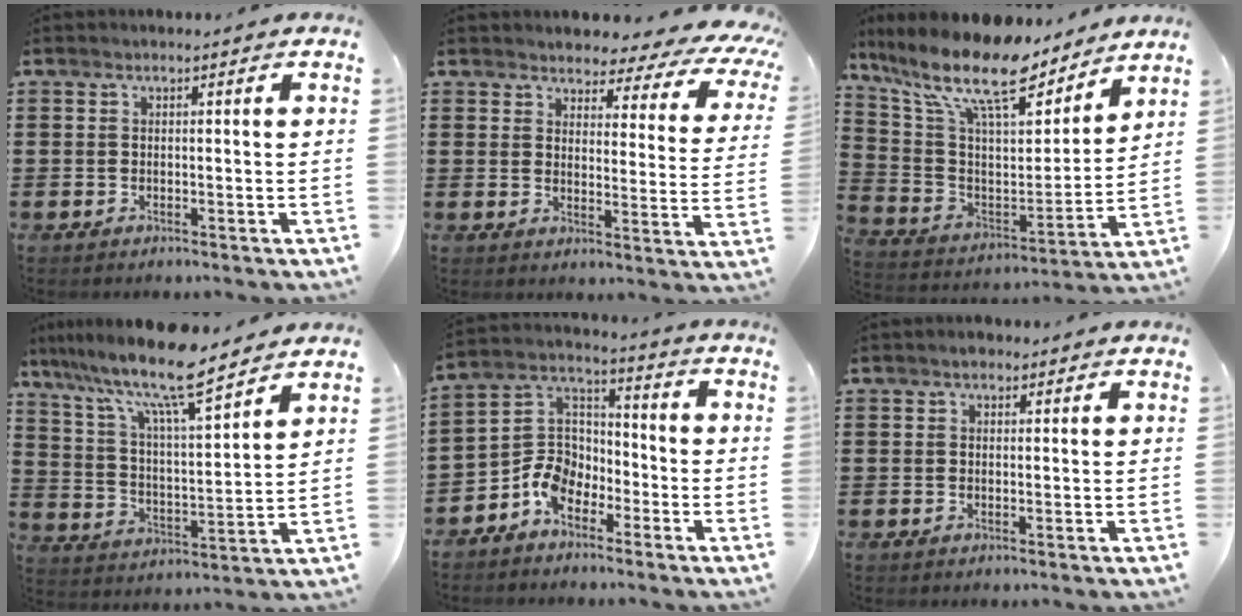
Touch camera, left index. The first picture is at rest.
{"total": 3.9, "force": [3.5, 1.1, 1.3], "torque": [-0.031, -0.029, 0.052]}
{"total": 15.9, "force": [11.7, 4.4, 9.8], "torque": [-0.217, -0.071, 0.199]}
{"total": 12.1, "force": [9.7, 1.5, 7.1], "torque": [-0.157, -0.048, 0.163]}
{"total": 7.8, "force": [-4.8, 5.2, 3.2], "torque": [-0.091, 0.016, -0.101]}
{"total": 1.3, "force": [1.0, 0.7, 0.4], "torque": [-0.002, 0.002, 0.017]}